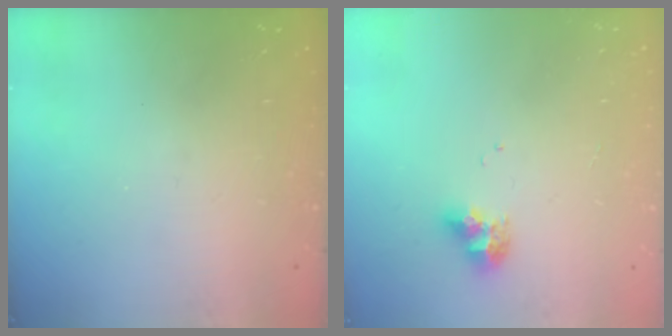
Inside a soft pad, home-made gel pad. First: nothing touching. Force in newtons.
{"total": 7.7, "press": 7.7, "slide": 0.6}